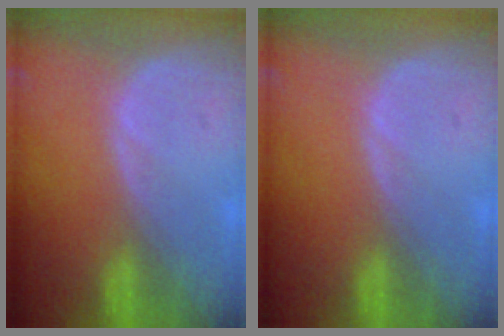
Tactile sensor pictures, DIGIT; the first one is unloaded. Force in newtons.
{"total": 0.0}